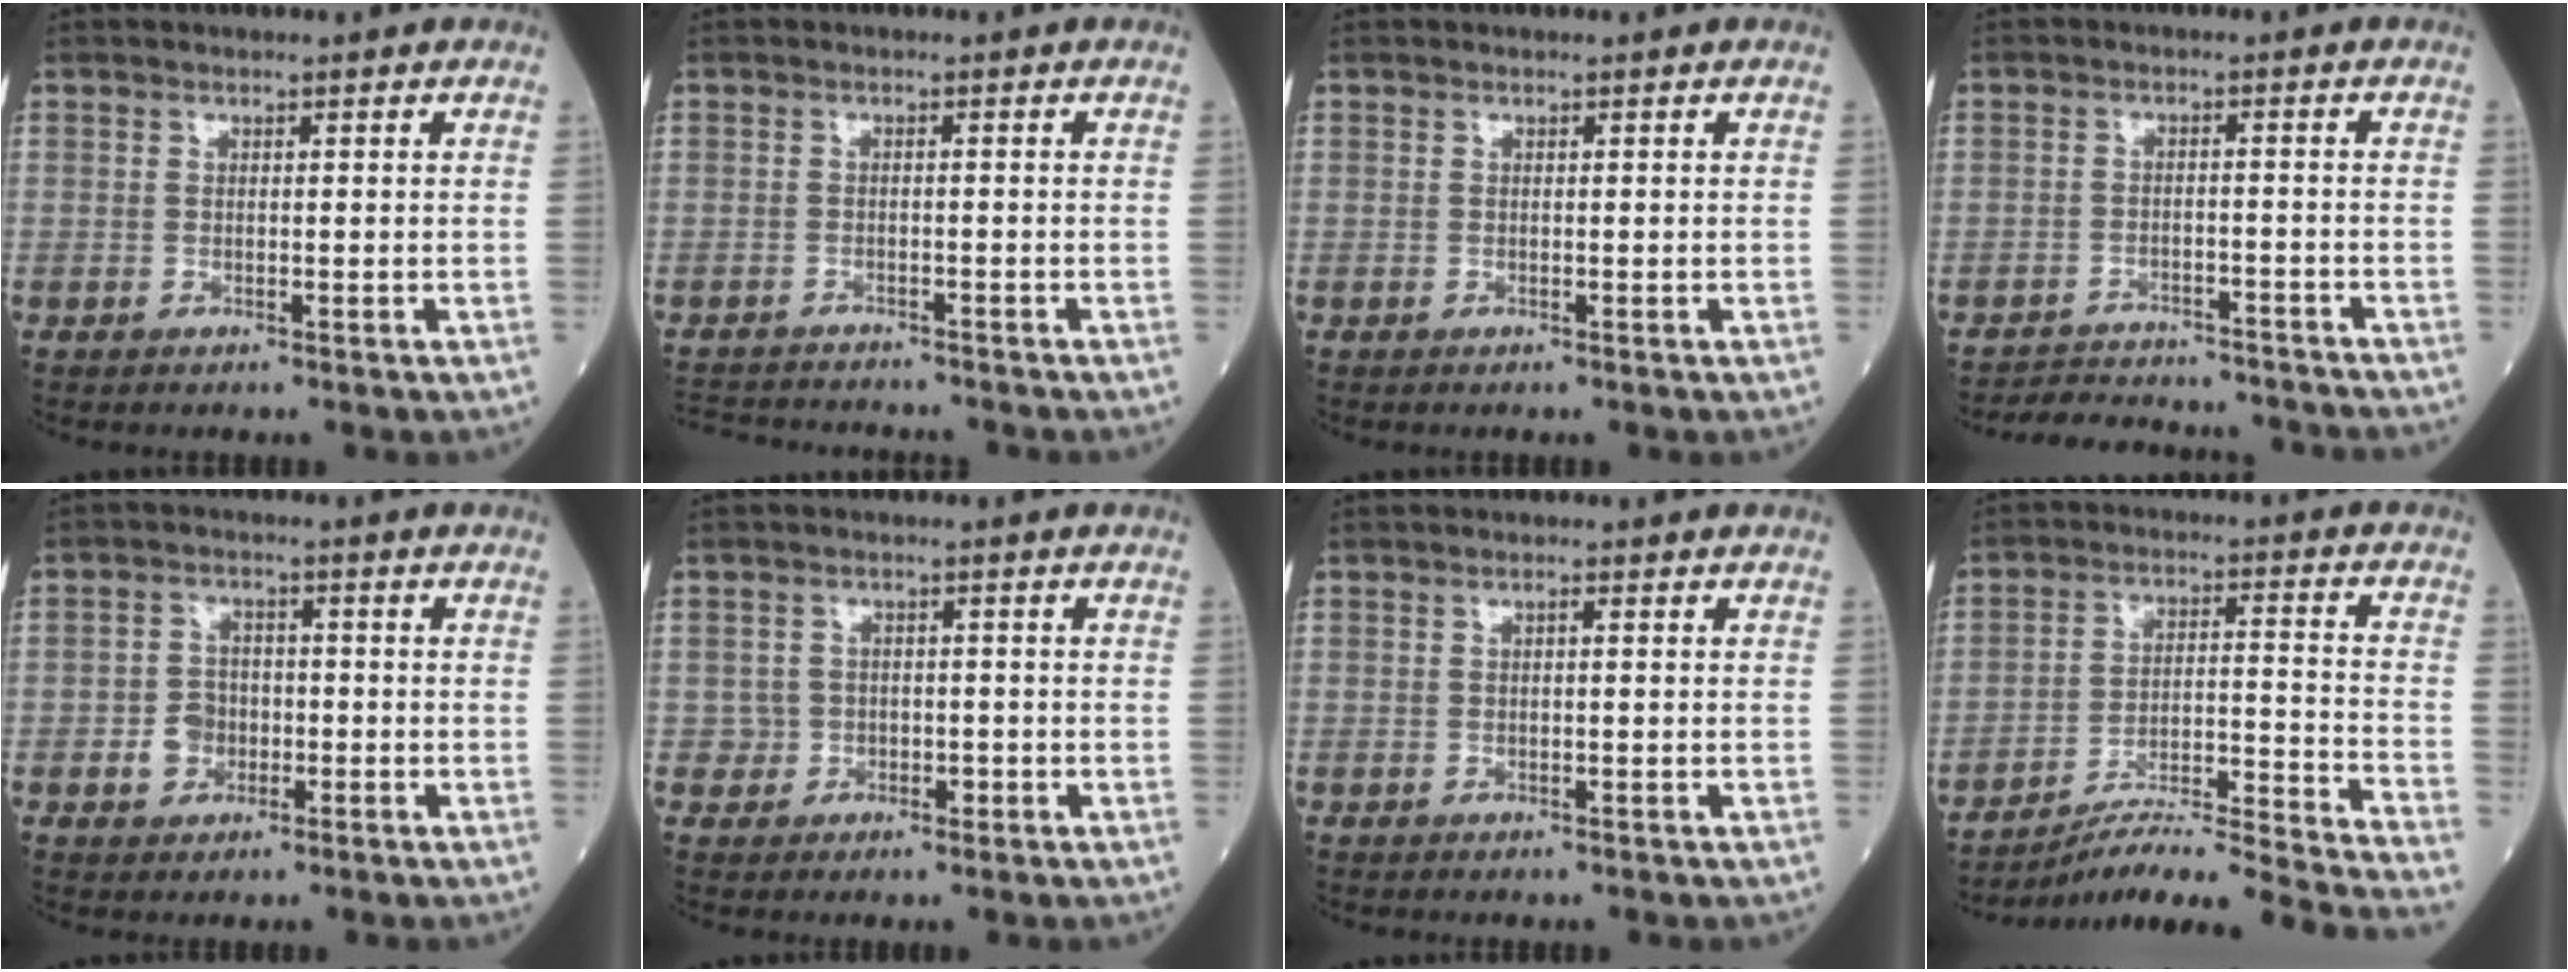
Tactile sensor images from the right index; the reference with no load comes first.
{"total": 9.2, "force": [-8.8, 1.4, 2.5], "torque": [-0.045, -0.001, -0.125]}
{"total": 0.0}
{"total": 11.7, "force": [-11.3, 2.1, 2.3], "torque": [-0.038, 0.010, -0.150]}
{"total": 3.9, "force": [-1.3, 3.3, 1.7], "torque": [-0.032, 0.009, -0.022]}
{"total": 2.7, "force": [-0.8, 2.5, 0.2], "torque": [0.010, 0.011, -0.012]}
{"total": 0.6, "force": [0.1, 0.0, 0.6], "torque": [-0.012, 0.001, 0.001]}
{"total": 18.8, "force": [-17.3, -2.7, 6.8], "torque": [-0.084, -0.005, -0.262]}